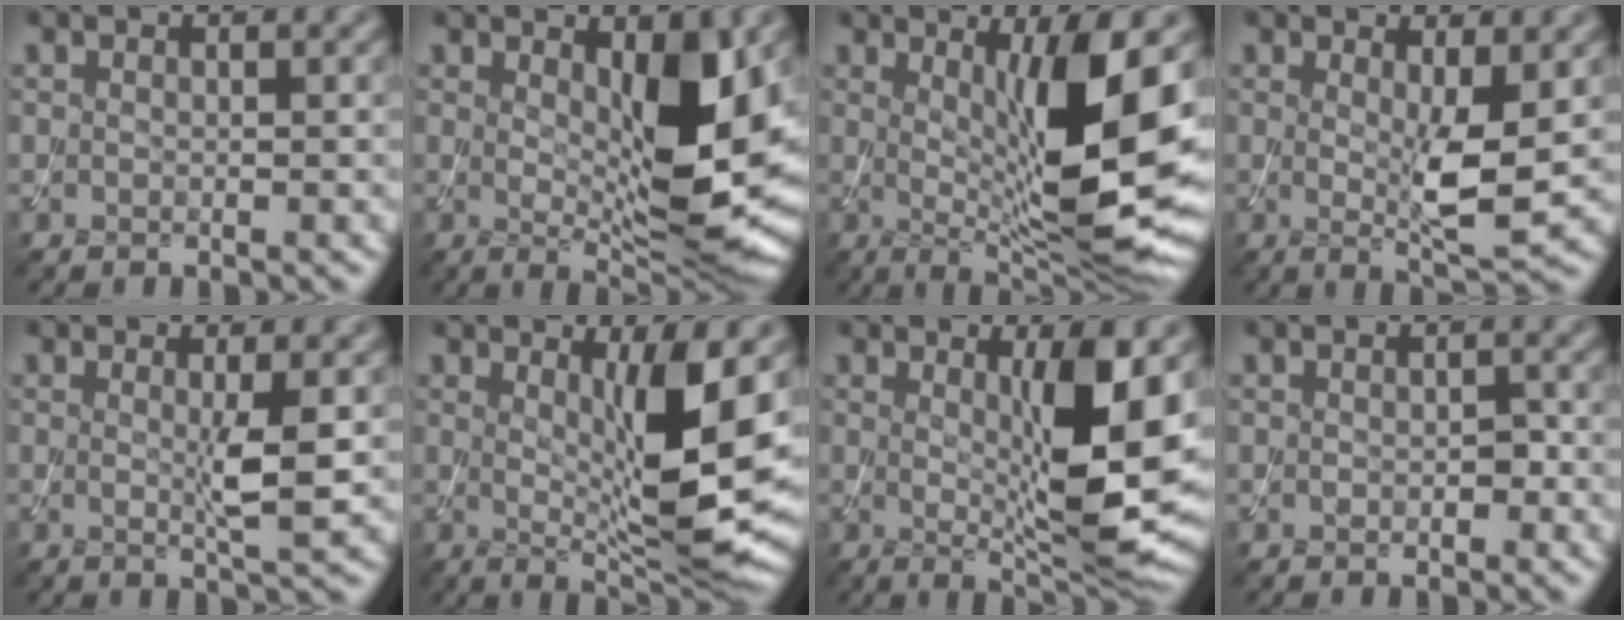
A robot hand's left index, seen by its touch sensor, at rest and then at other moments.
{"total": 8.5, "force": [1.1, 2.8, 7.9], "torque": [-0.118, -0.018, 0.026]}
{"total": 11.5, "force": [1.3, 2.7, 11.1], "torque": [-0.166, -0.016, 0.031]}
{"total": 4.4, "force": [0.4, 0.8, 4.3], "torque": [-0.073, -0.016, 0.010]}
{"total": 3.0, "force": [0.1, 0.2, 3.0], "torque": [-0.054, -0.008, 0.001]}
{"total": 8.8, "force": [1.2, 2.0, 8.5], "torque": [-0.131, -0.020, 0.028]}
{"total": 9.0, "force": [1.0, 2.1, 8.7], "torque": [-0.129, -0.020, 0.027]}
{"total": 1.1, "force": [-0.2, 0.8, 0.7], "torque": [-0.012, -0.003, -0.004]}